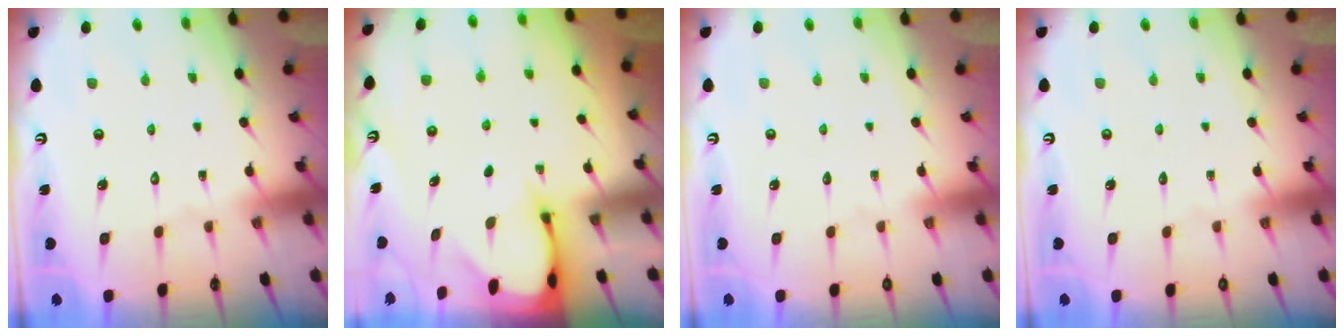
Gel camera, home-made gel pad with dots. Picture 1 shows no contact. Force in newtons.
{"total": 2.7, "press": 2.7, "slide": 0.4}
{"total": 0.0}
{"total": 0.0}